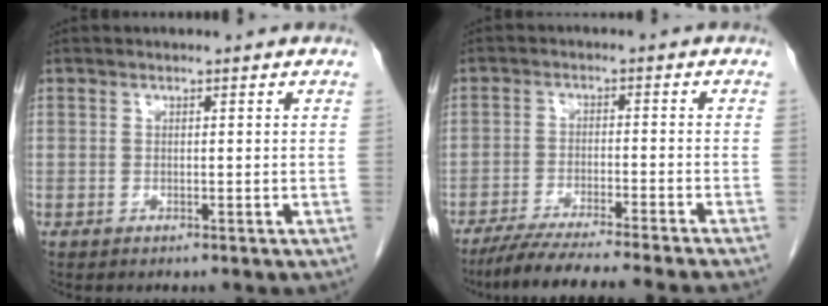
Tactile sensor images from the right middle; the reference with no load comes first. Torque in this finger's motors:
{"motor_torque": [0.79, -0.77, 0.10, 0.07]}